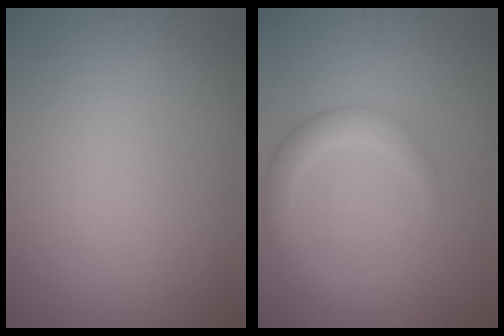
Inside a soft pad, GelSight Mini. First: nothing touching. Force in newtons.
{"total": 2.6, "press": 2.6, "slide": 0.2}